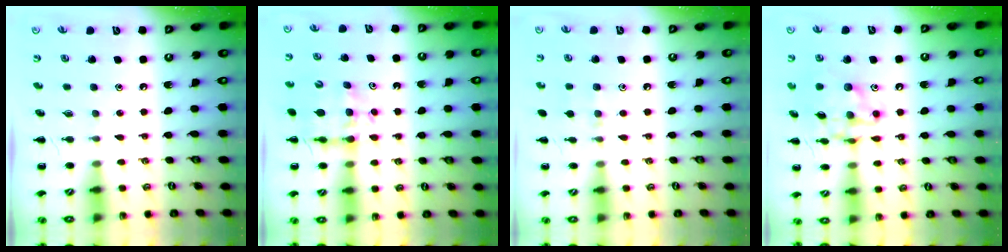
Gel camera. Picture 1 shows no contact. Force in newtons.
{"total": 9.5, "press": 9.0, "slide": 3.2}
{"total": 6.6, "press": 6.3, "slide": 2.0}
{"total": 14.6, "press": 14.5, "slide": 1.4}